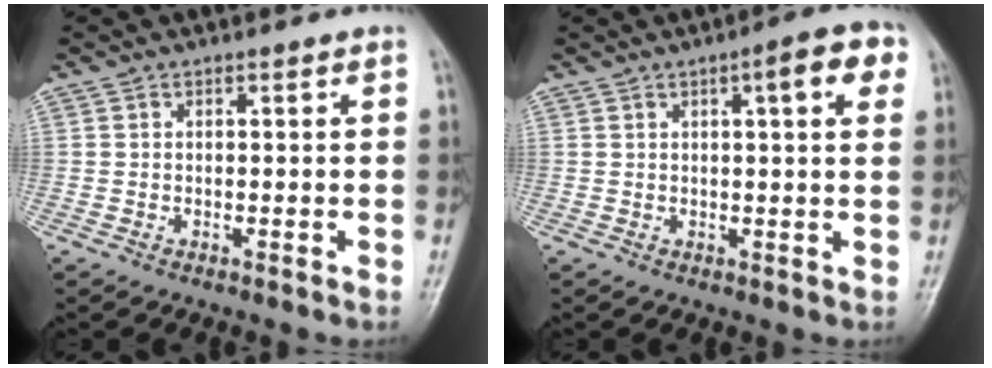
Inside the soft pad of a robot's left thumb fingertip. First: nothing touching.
{"total": 6.9, "force": [2.7, 1.7, 6.1], "torque": [-0.072, 0.005, 0.030]}